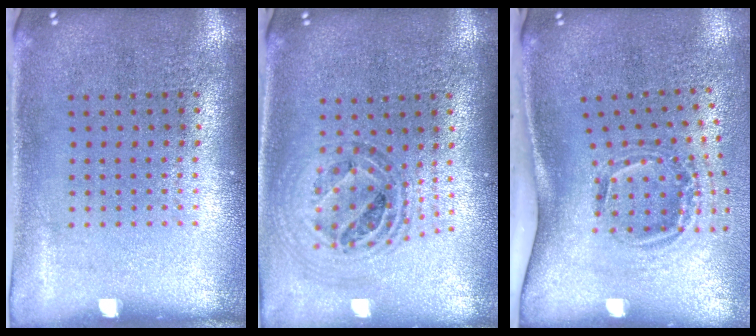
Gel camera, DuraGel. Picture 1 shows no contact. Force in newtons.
{"total": 0.9, "press": 0.9, "slide": 0.2}
{"total": 2.1, "press": 1.2, "slide": 1.6}